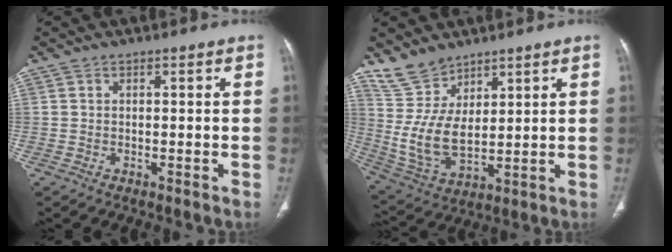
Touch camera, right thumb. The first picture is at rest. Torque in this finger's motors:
{"motor_torque": [-0.71, 1.13, 0.56, -0.22, 0.16]}